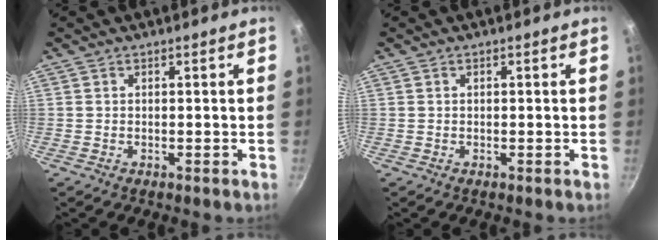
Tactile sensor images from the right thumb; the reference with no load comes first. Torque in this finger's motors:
{"motor_torque": [0.23, -0.37, -0.46, 0.36, 0.03]}